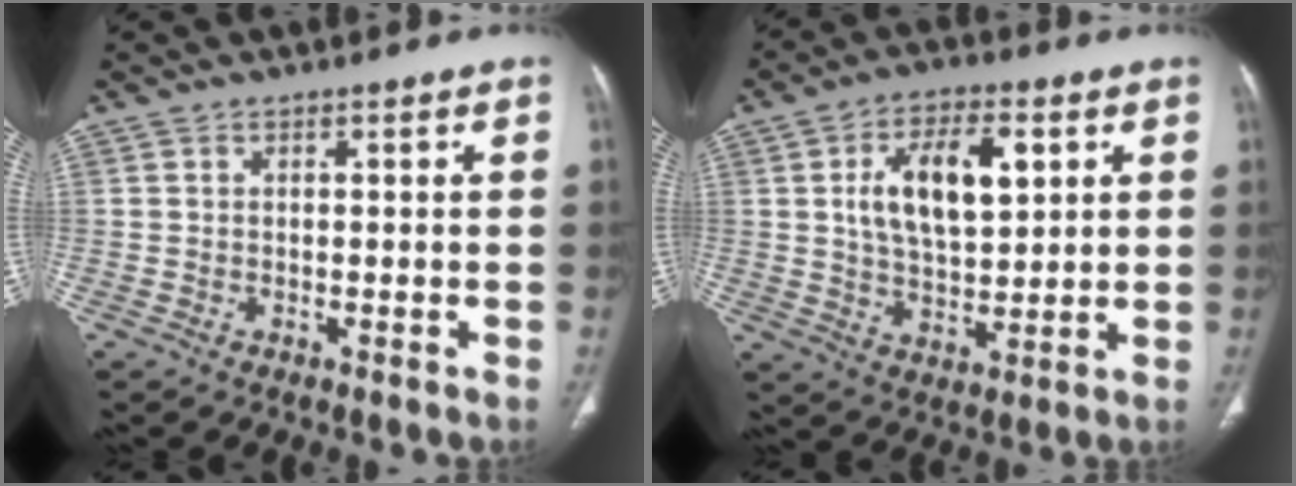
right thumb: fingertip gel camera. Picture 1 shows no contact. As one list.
[{"total": 13.4, "force": [3.7, 6.9, 10.9], "torque": [-0.168, -0.005, 0.068]}]